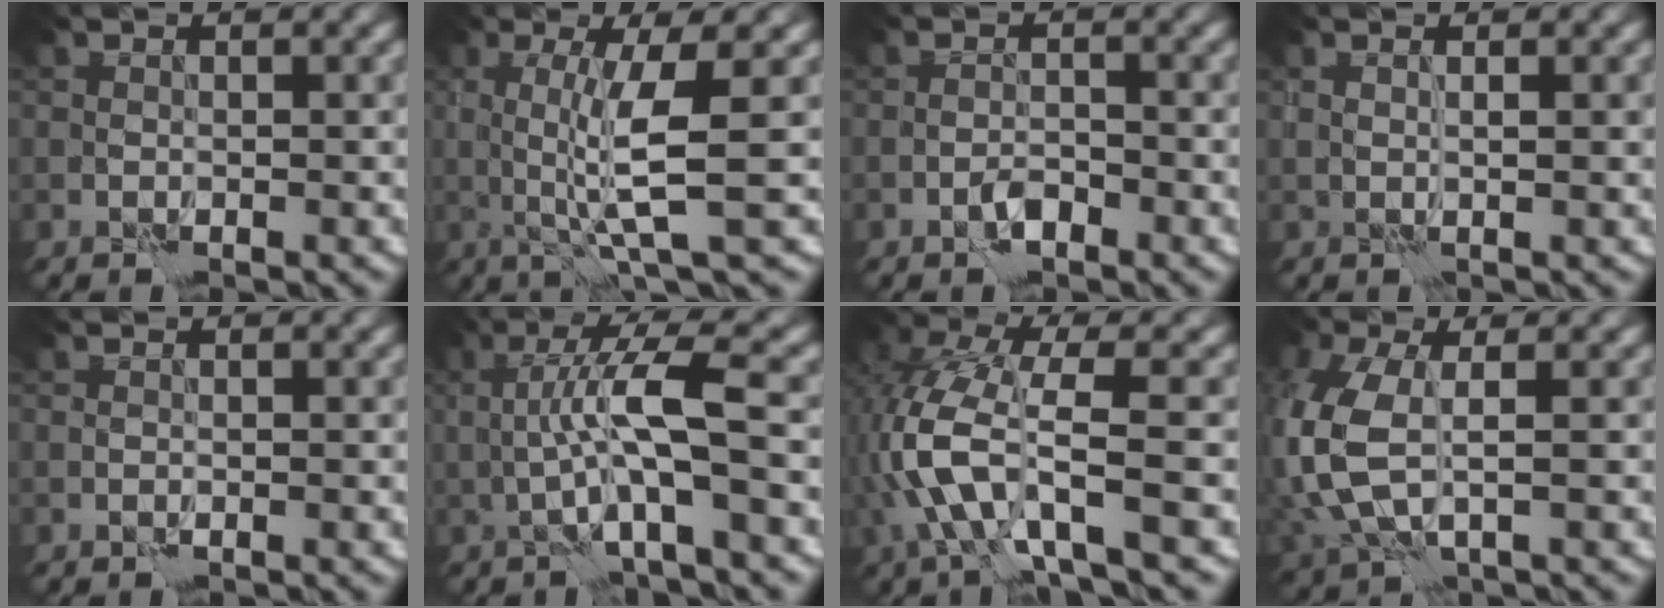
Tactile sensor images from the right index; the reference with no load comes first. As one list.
[{"total": 5.0, "force": [0.7, 0.4, 4.9], "torque": [-0.091, -0.006, 0.016]}, {"total": 1.2, "force": [-0.8, 0.5, 0.7], "torque": [-0.009, 0.003, -0.016]}, {"total": 0.9, "force": [0.7, -0.1, 0.6], "torque": [-0.011, -0.007, 0.015]}, {"total": 0.0}, {"total": 6.1, "force": [0.0, 0.7, 6.1], "torque": [-0.113, 0.015, 0.000]}, {"total": 7.0, "force": [-1.6, 2.3, 6.4], "torque": [-0.151, 0.003, -0.039]}, {"total": 6.9, "force": [0.3, 3.8, 5.7], "torque": [-0.166, -0.012, 0.005]}]